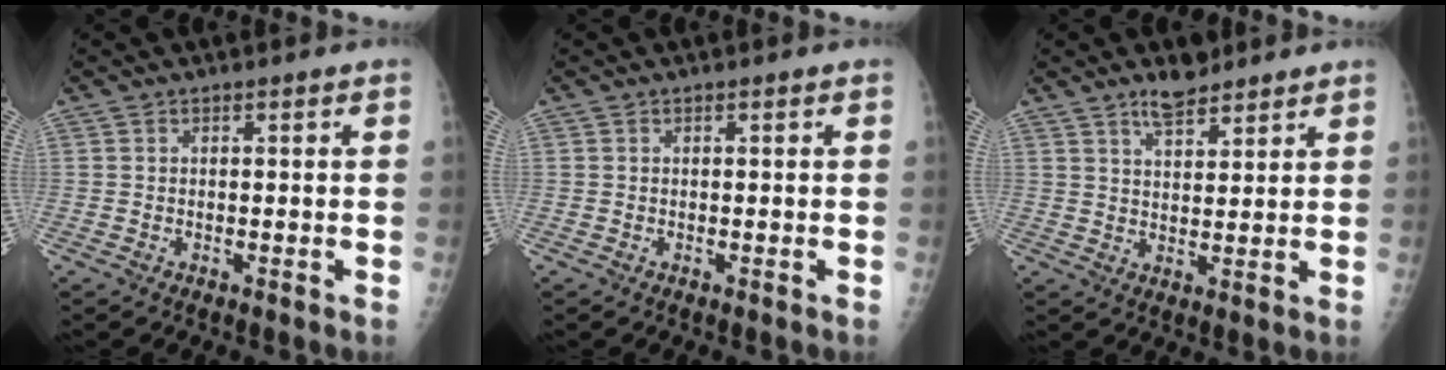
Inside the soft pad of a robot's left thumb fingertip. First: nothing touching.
{"total": 0.0}
{"total": 5.4, "force": [4.3, 2.0, 2.6], "torque": [-0.031, -0.029, 0.074]}